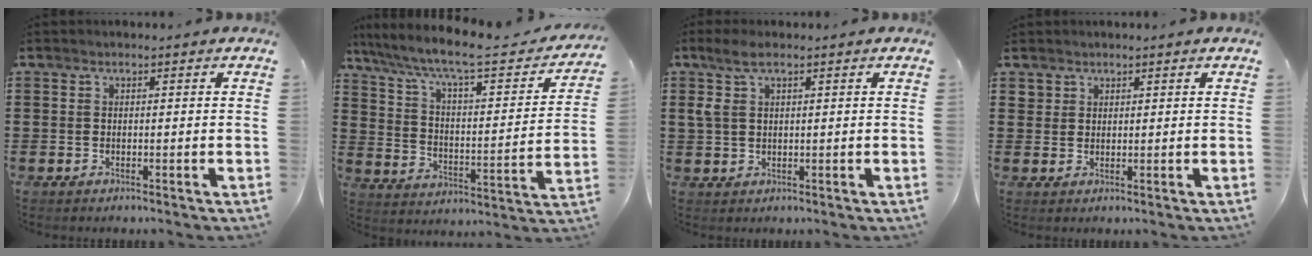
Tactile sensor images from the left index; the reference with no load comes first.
{"total": 8.4, "force": [6.4, 1.0, 5.3], "torque": [-0.128, -0.047, 0.101]}
{"total": 4.3, "force": [1.7, 1.8, 3.4], "torque": [-0.086, 0.003, 0.025]}
{"total": 1.7, "force": [1.4, 1.1, 0.1], "torque": [-0.007, 0.003, 0.028]}